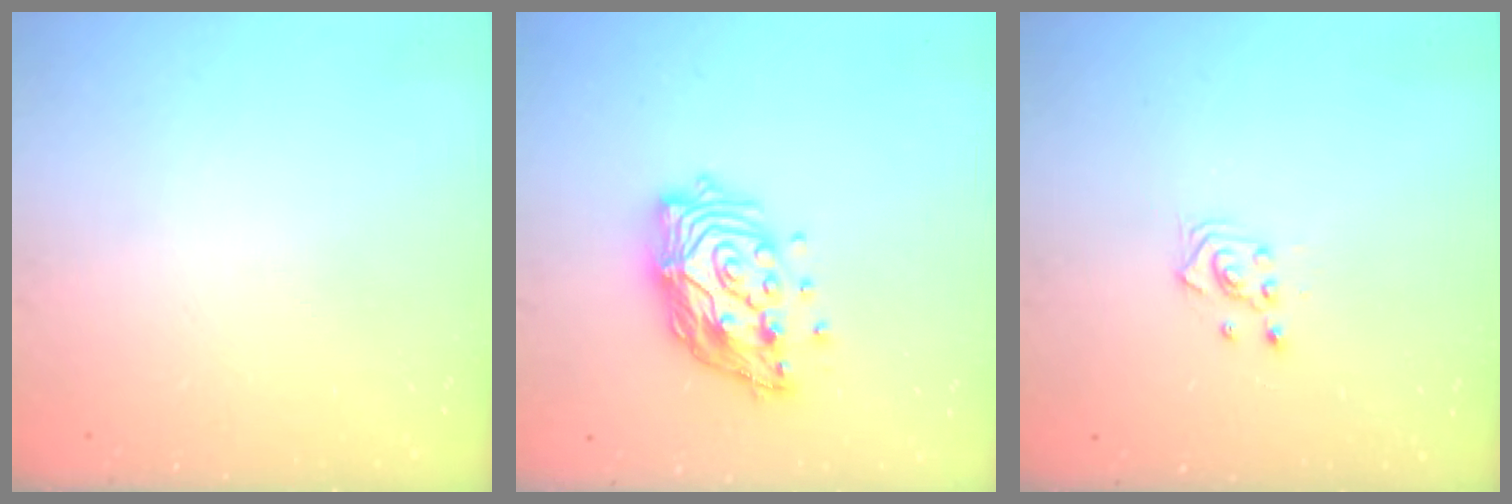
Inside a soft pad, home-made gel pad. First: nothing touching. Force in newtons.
{"total": 14.9, "press": 14.9, "slide": 1.3}
{"total": 2.3, "press": 2.3, "slide": 0.3}